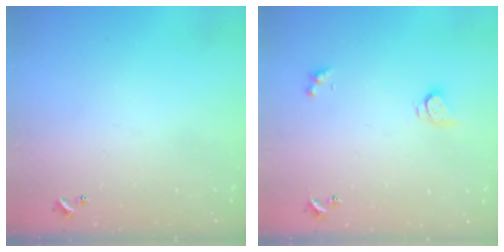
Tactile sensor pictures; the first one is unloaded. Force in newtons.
{"total": 2.7, "press": 2.7, "slide": 0.3}